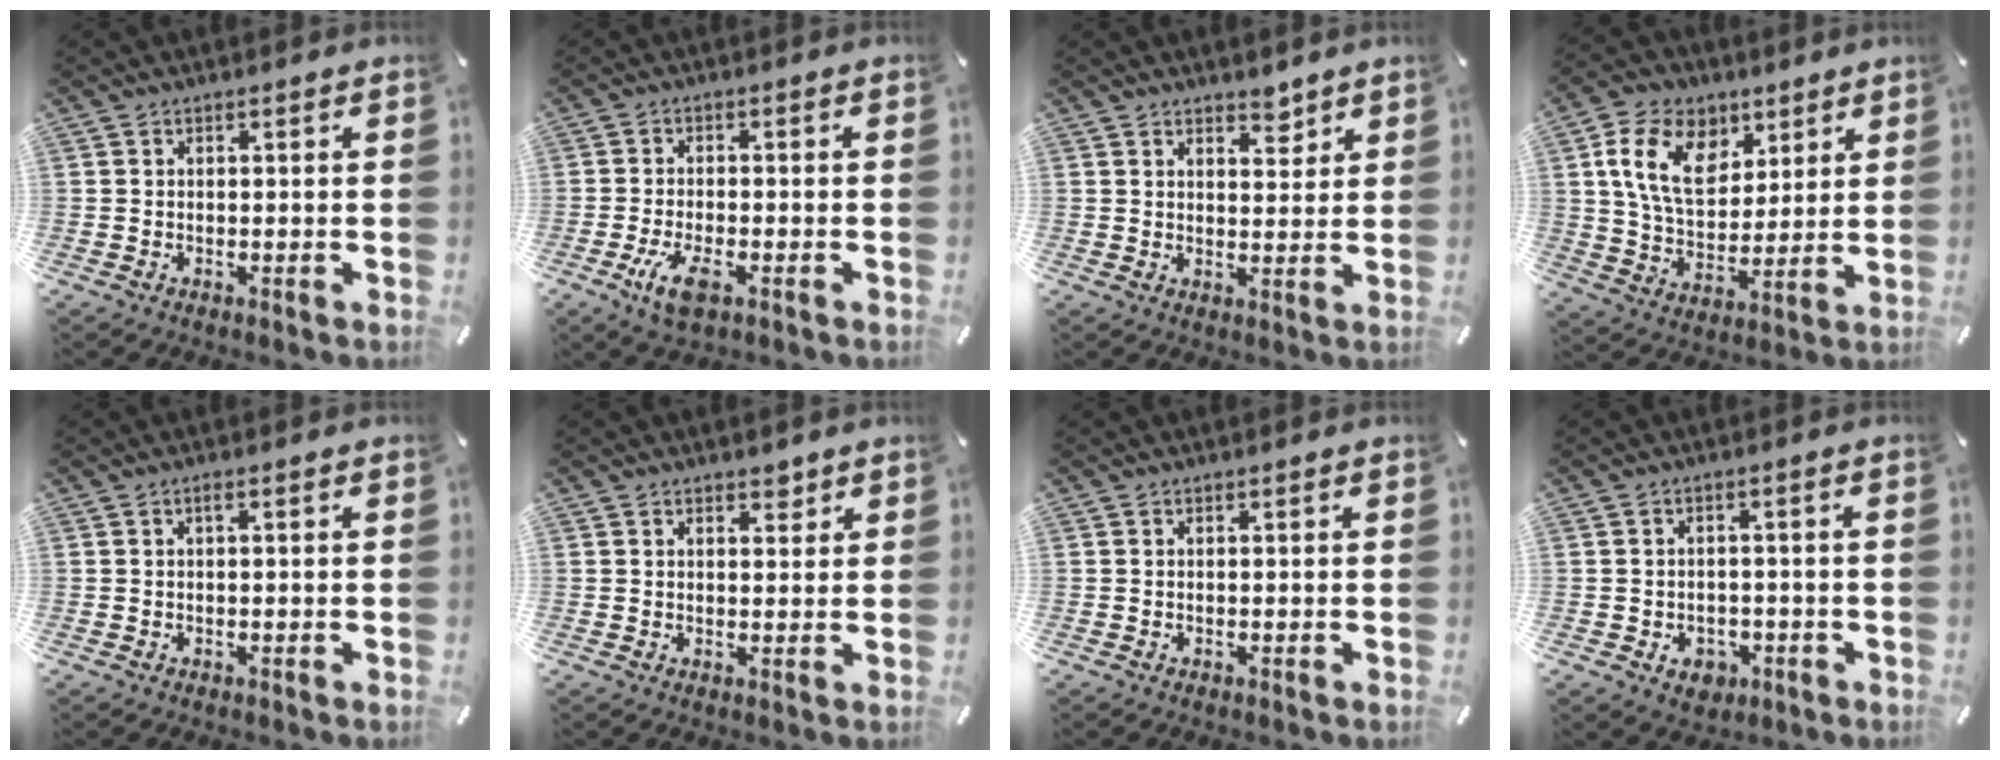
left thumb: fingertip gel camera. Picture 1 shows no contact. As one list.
[{"total": 6.3, "force": [-2.7, 2.8, 5.0], "torque": [-0.110, -0.002, -0.048]}, {"total": 3.7, "force": [3.1, 1.9, 0.9], "torque": [0.016, -0.027, 0.049]}, {"total": 14.1, "force": [6.1, 9.9, 7.9], "torque": [-0.154, -0.007, 0.116]}, {"total": 1.1, "force": [0.2, 0.2, 1.1], "torque": [-0.022, 0.002, 0.003]}, {"total": 2.4, "force": [1.7, 1.5, 0.7], "torque": [0.007, -0.009, 0.025]}, {"total": 0.0}, {"total": 4.5, "force": [-1.6, 3.8, 1.9], "torque": [-0.015, 0.002, -0.029]}]